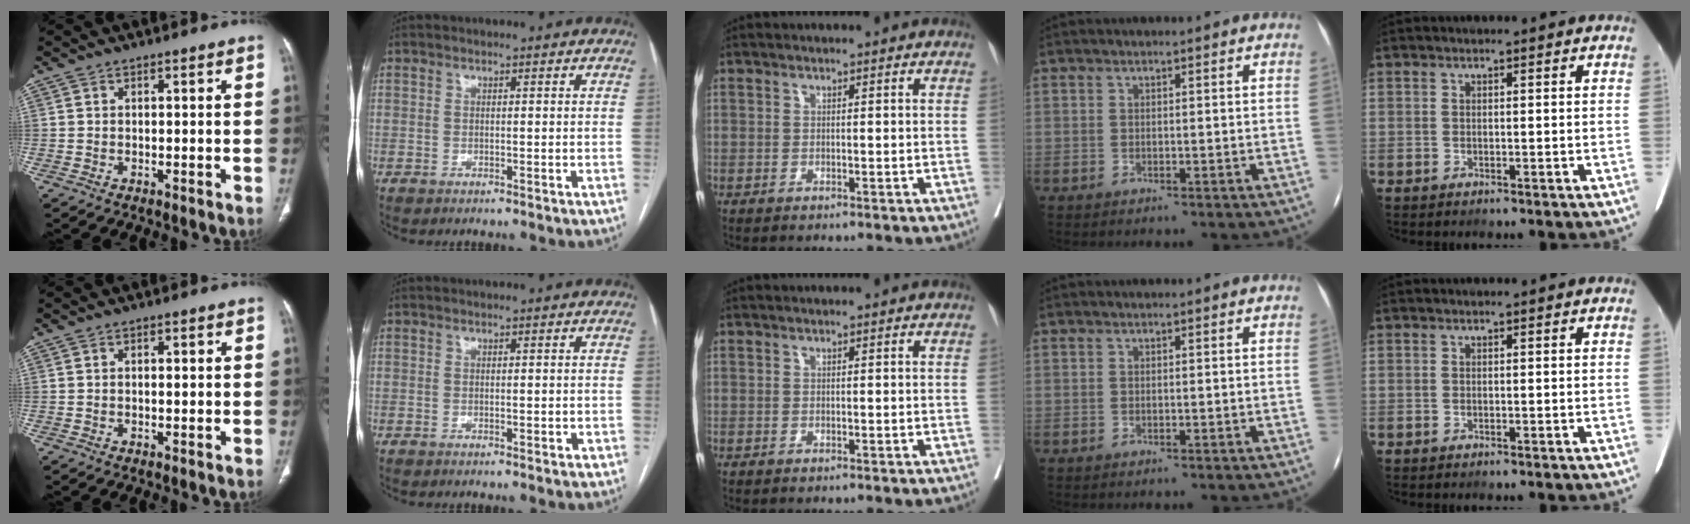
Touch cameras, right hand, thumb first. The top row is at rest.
{"thumb": {"total": 1.3, "force": [0.2, 0.6, 1.2], "torque": [-0.018, 0.004, 0.002]}, "index": {"total": 1.1, "force": [-0.2, 0.5, 1.0], "torque": [-0.013, -0.001, 0.001]}}